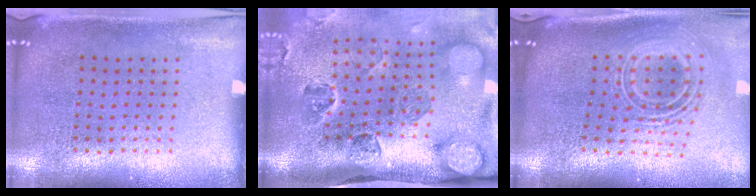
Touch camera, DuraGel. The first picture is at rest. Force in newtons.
{"total": 4.8, "press": 3.5, "slide": 3.3}
{"total": 2.6, "press": 1.8, "slide": 1.9}